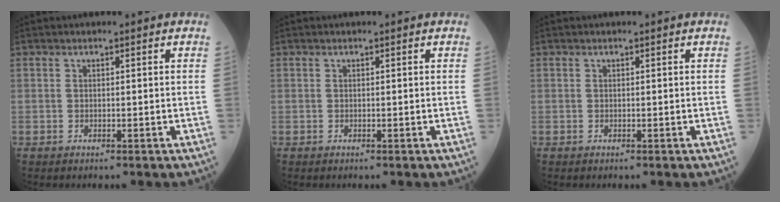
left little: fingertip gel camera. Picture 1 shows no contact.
{"total": 0.0}
{"total": 0.0}